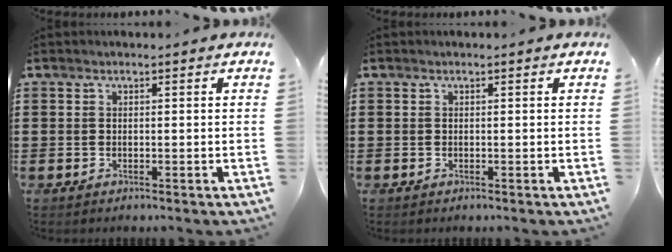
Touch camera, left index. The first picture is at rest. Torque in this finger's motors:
{"motor_torque": [-0.01, -0.01, 0.00, 0.00]}